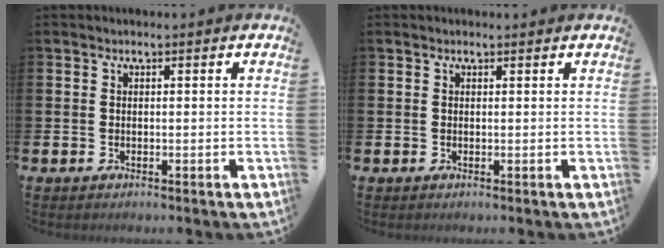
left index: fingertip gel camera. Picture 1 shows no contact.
{"total": 0.0}